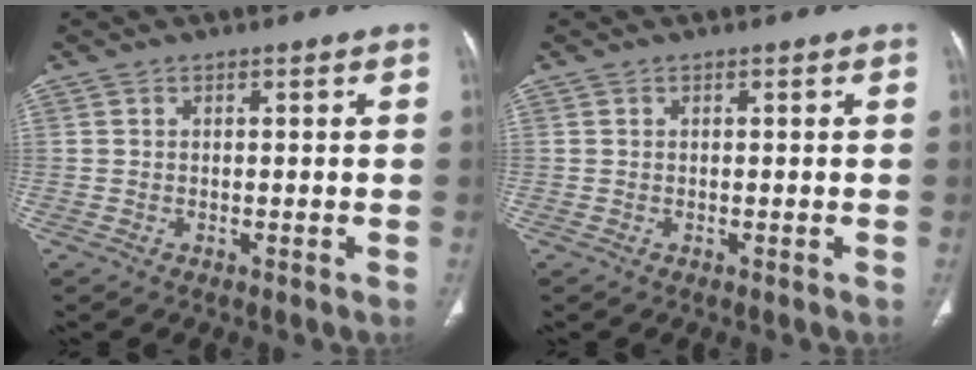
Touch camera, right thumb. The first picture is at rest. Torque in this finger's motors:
{"motor_torque": [0.00, 0.00, -0.08, 0.05, 0.02]}